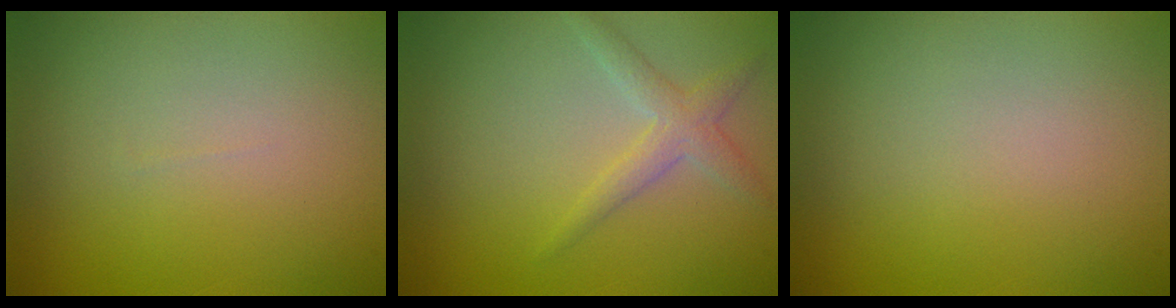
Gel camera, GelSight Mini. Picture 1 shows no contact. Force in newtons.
{"total": 2.1, "press": 2.1, "slide": 0.1}
{"total": 0.0}